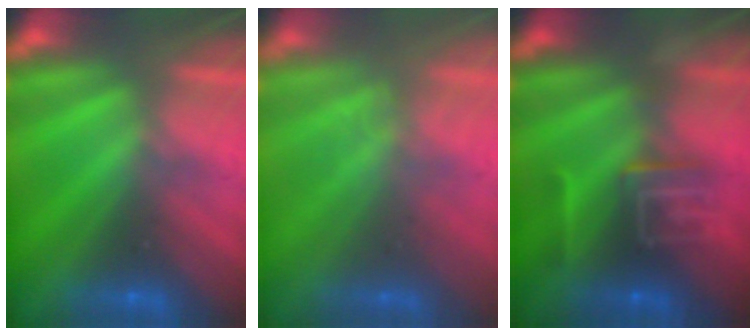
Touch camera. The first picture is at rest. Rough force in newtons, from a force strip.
{"total": 1.7}
{"total": 8.6}